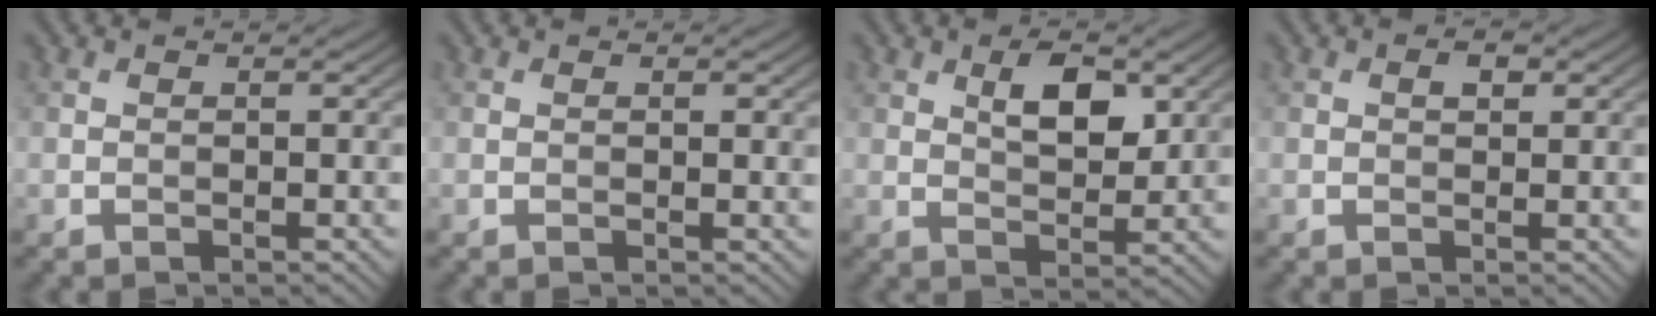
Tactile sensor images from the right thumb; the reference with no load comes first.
{"total": 0.6, "force": [0.2, 0.2, 0.6], "torque": [-0.006, -0.003, 0.003]}
{"total": 5.8, "force": [2.3, 2.9, 4.5], "torque": [-0.078, -0.005, 0.040]}
{"total": 1.3, "force": [0.4, 0.7, 1.0], "torque": [-0.014, 0.000, 0.006]}